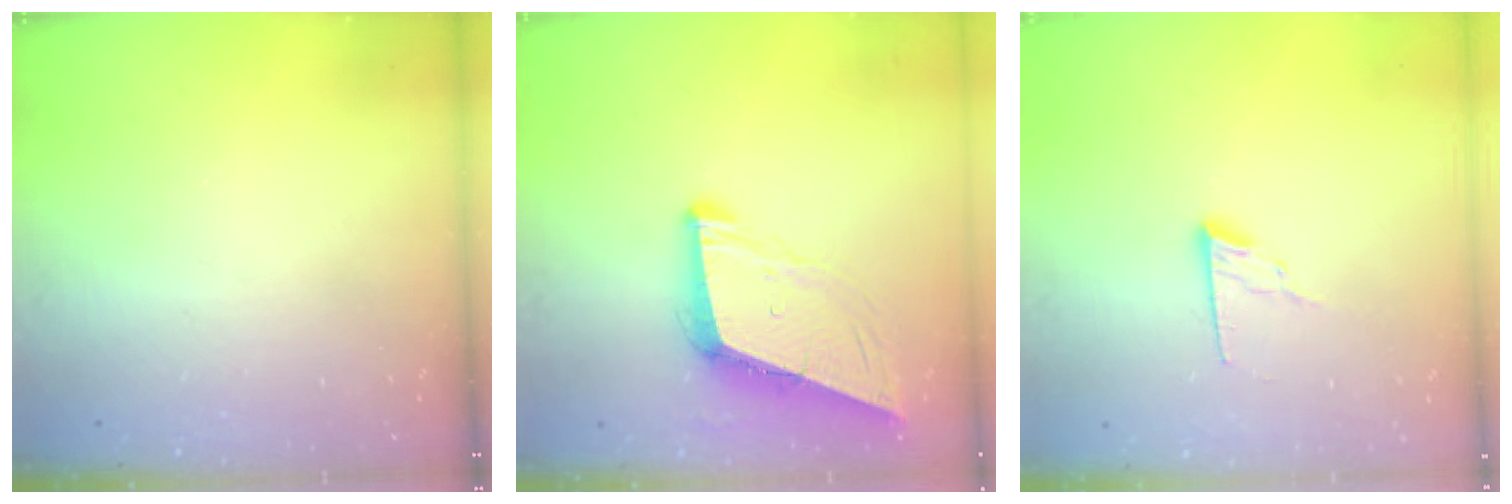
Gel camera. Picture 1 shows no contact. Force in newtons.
{"total": 8.9, "press": 8.0, "slide": 3.7}
{"total": 7.4, "press": 7.4, "slide": 0.6}